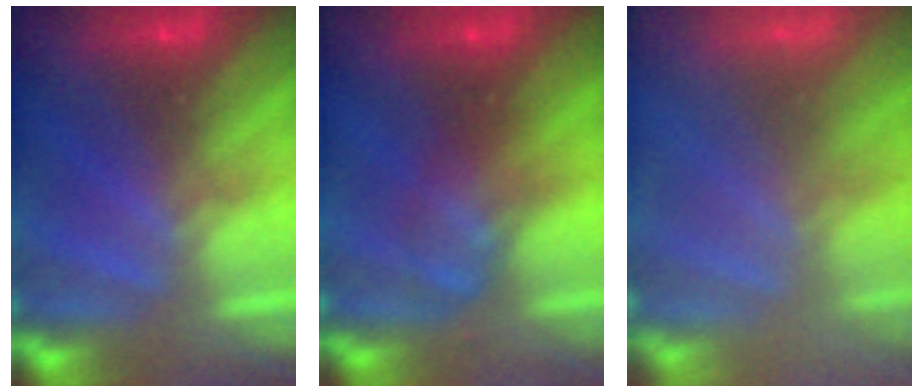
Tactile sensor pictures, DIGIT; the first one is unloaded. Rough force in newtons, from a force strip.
{"total": 2.6}
{"total": 9.2}